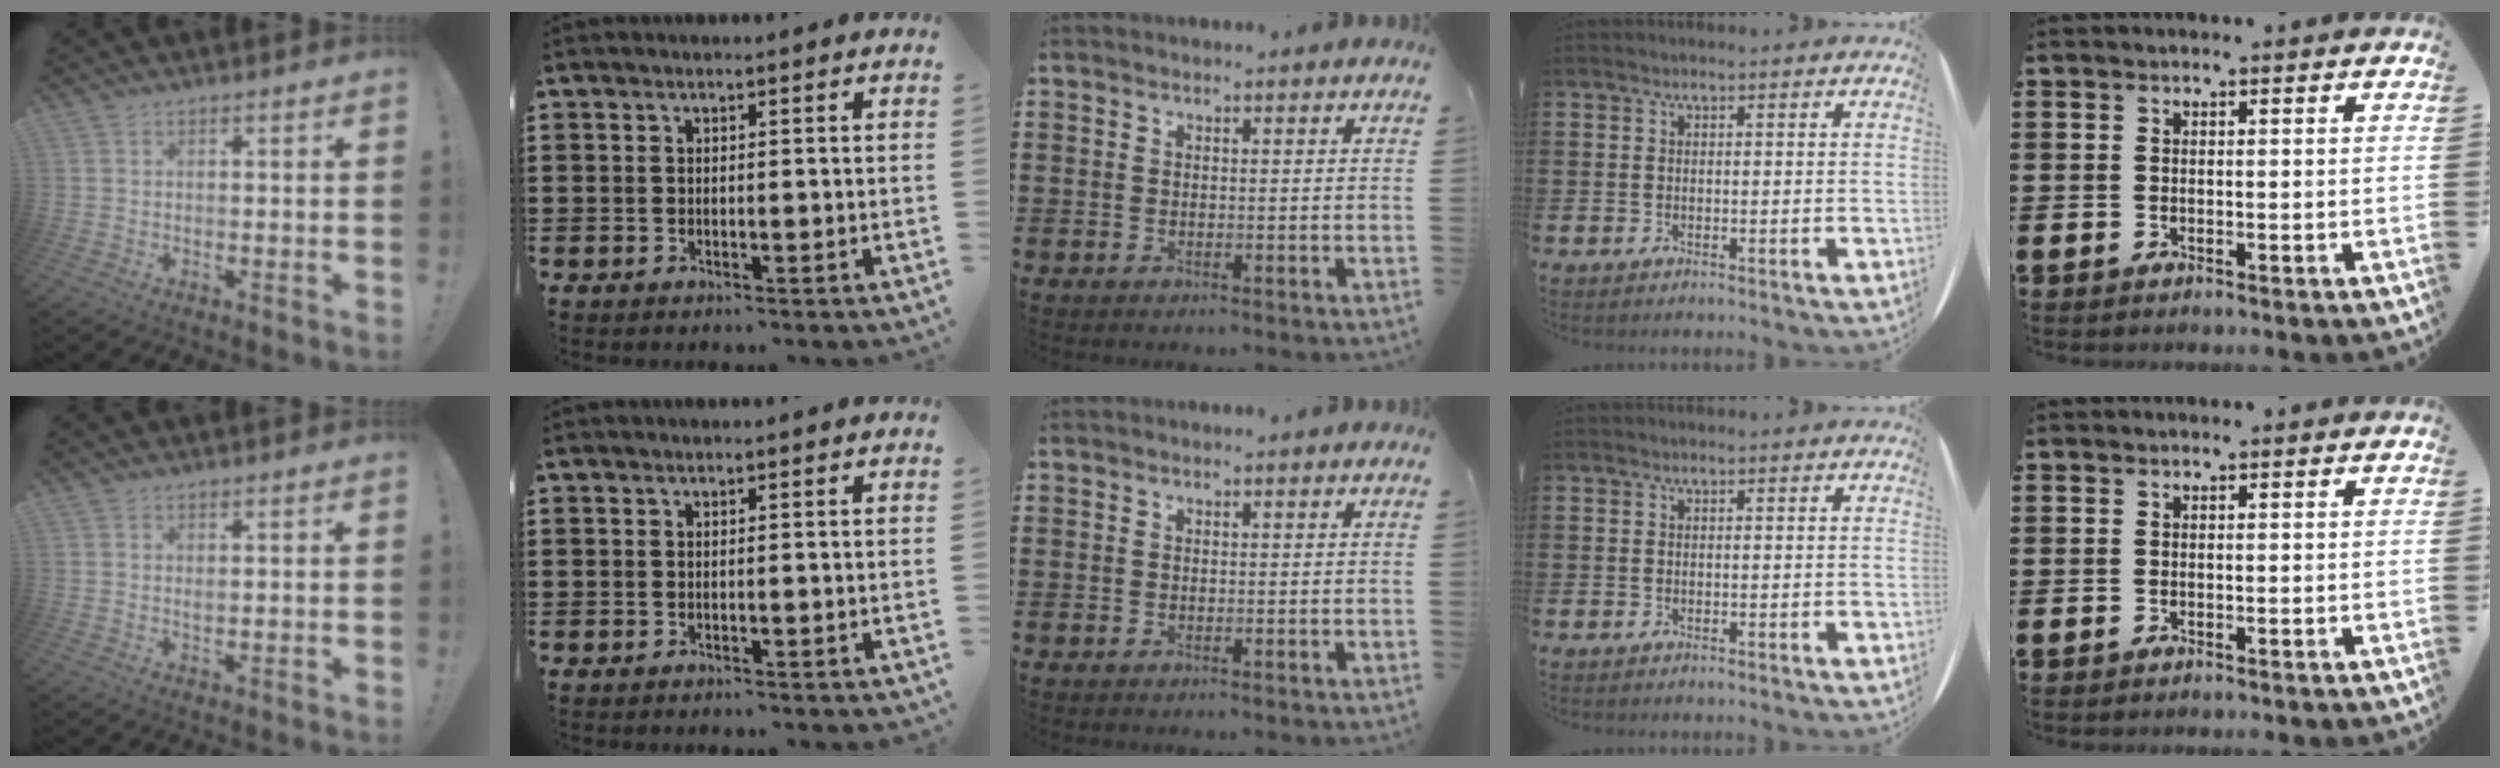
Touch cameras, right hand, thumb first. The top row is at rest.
{"thumb": {"total": 0.8, "force": [0.4, 0.4, 0.5], "torque": [-0.005, -0.001, 0.006]}}